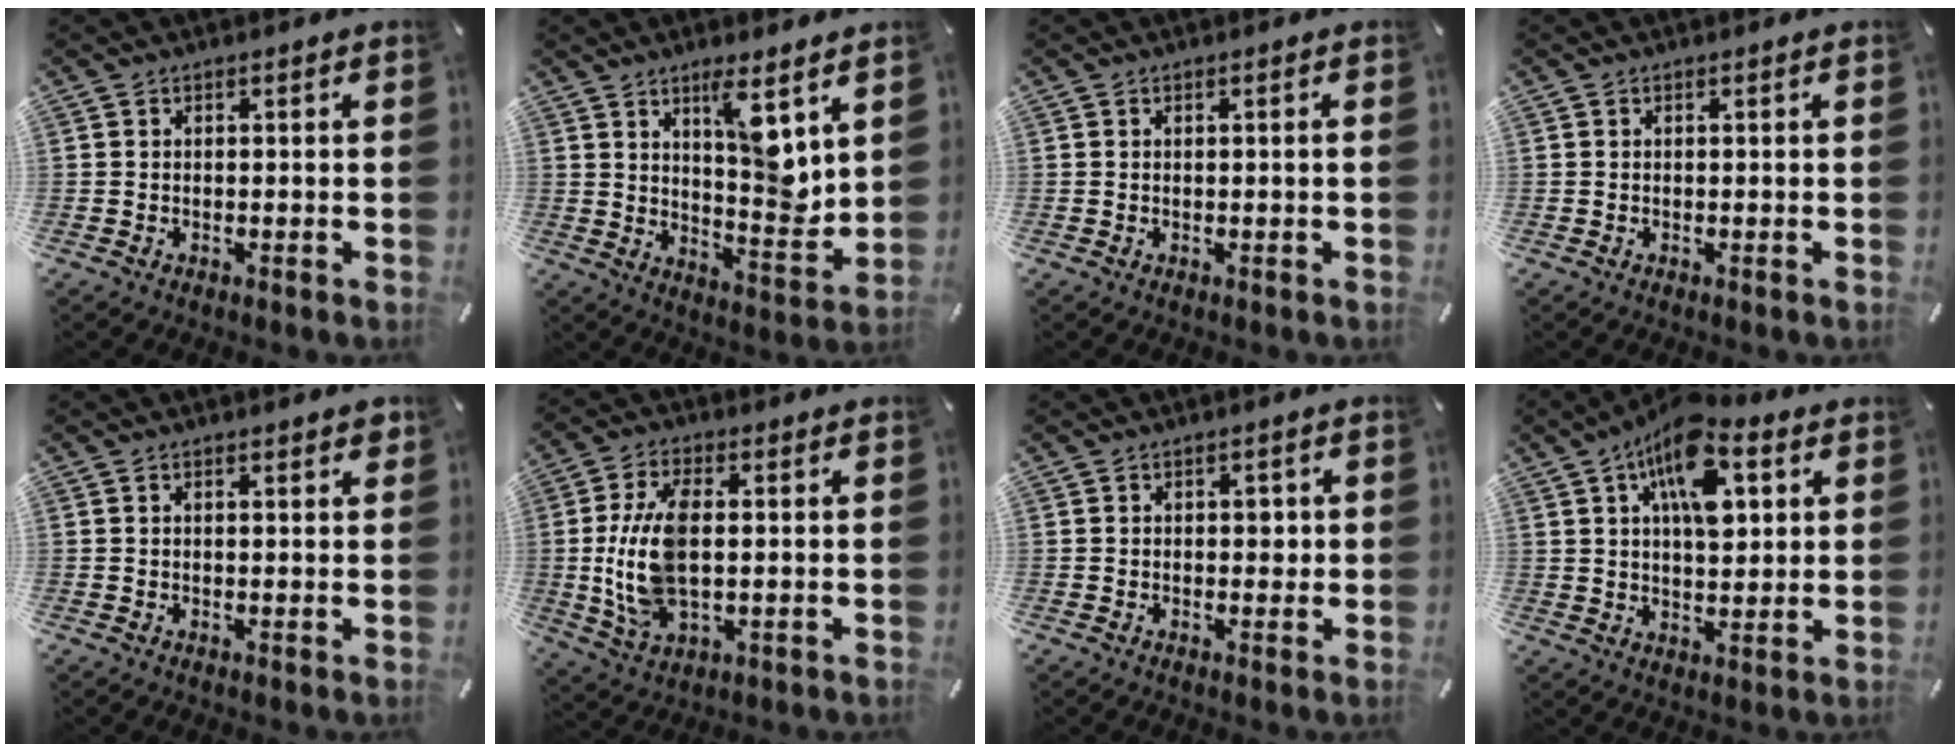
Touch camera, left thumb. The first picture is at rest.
{"total": 10.8, "force": [6.1, 3.0, 8.4], "torque": [-0.107, -0.056, 0.098]}
{"total": 0.7, "force": [0.0, 0.0, 0.7], "torque": [-0.011, -0.002, 0.000]}
{"total": 0.0}
{"total": 1.3, "force": [0.7, 0.4, 1.0], "torque": [-0.012, -0.002, 0.011]}
{"total": 12.9, "force": [0.5, 6.7, 11.1], "torque": [-0.255, -0.012, 0.007]}
{"total": 2.2, "force": [0.2, 1.5, 1.6], "torque": [-0.016, 0.000, -0.003]}
{"total": 14.9, "force": [6.7, 7.8, 10.8], "torque": [-0.168, -0.015, 0.115]}